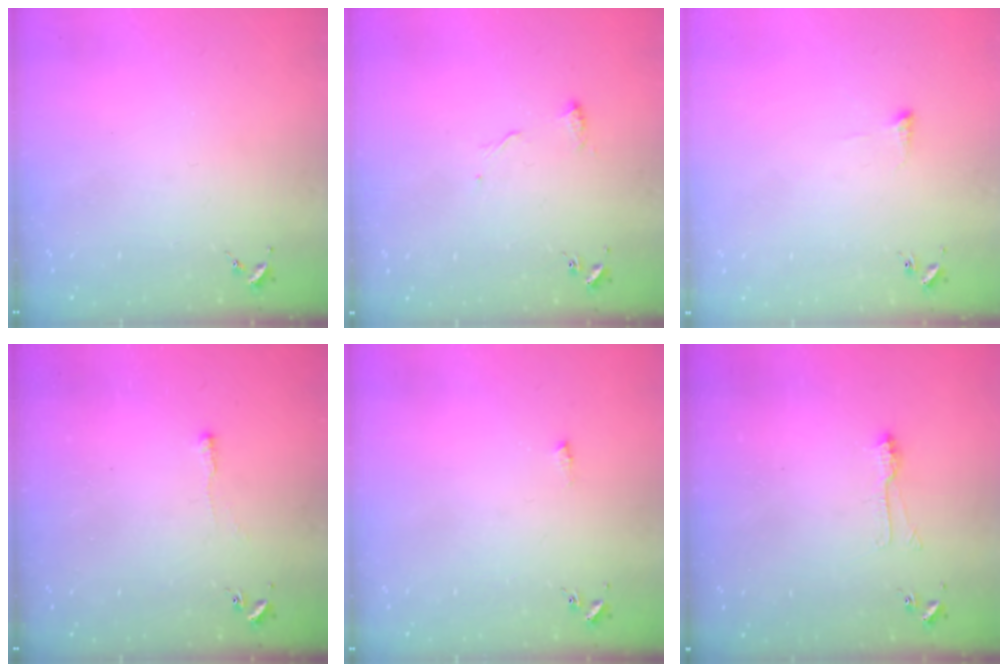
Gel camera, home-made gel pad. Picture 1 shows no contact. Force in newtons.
{"total": 7.5, "press": 7.5, "slide": 0.4}
{"total": 4.0, "press": 4.0, "slide": 0.5}
{"total": 2.5, "press": 2.5, "slide": 0.5}
{"total": 4.3, "press": 4.3, "slide": 0.7}
{"total": 5.3, "press": 5.2, "slide": 0.6}